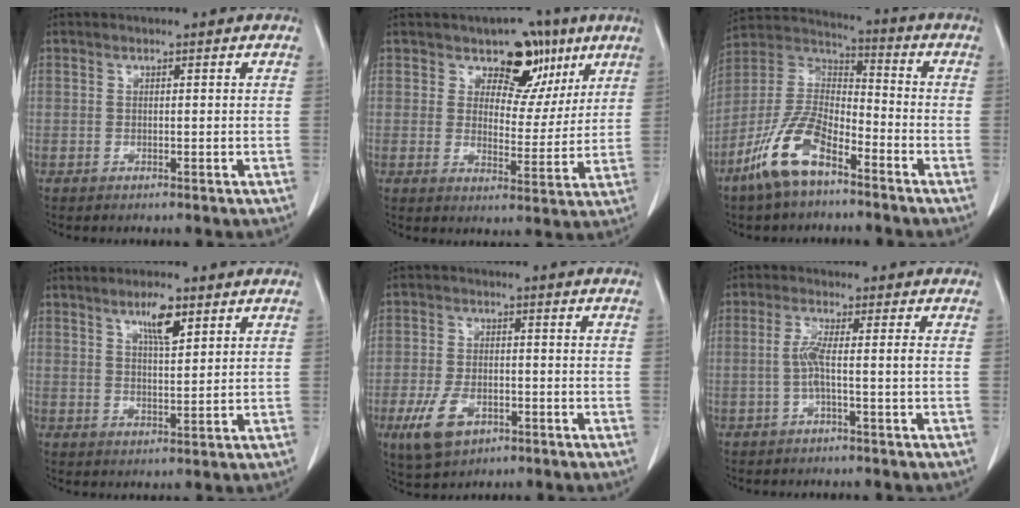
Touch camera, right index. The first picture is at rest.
{"total": 8.2, "force": [4.9, 5.2, 4.0], "torque": [-0.036, 0.002, 0.071]}
{"total": 12.6, "force": [-8.0, 4.7, 8.6], "torque": [-0.187, 0.003, -0.158]}
{"total": 5.0, "force": [2.9, 1.1, 4.0], "torque": [-0.072, 0.000, 0.050]}
{"total": 7.4, "force": [-3.5, 4.2, 5.0], "torque": [-0.106, -0.004, -0.054]}
{"total": 3.4, "force": [-0.7, -0.3, 3.3], "torque": [-0.069, 0.006, -0.014]}